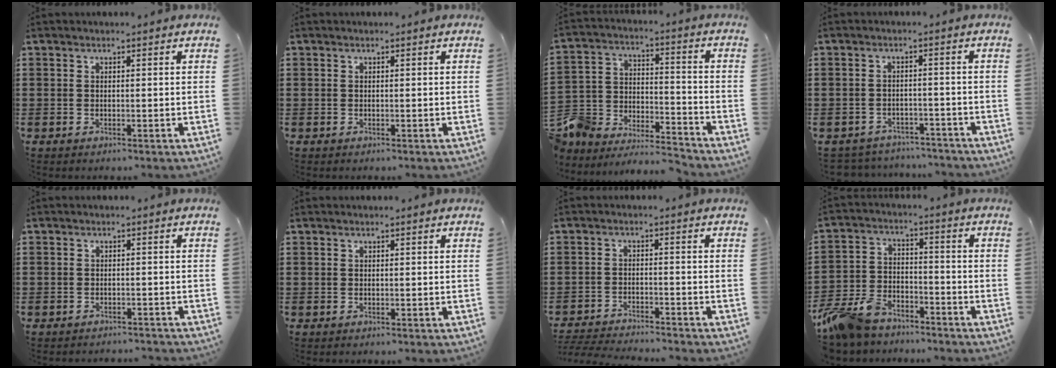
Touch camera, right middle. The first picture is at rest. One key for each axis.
{"total": 0.0}
{"total": 7.0, "fx": -6.4, "fy": 2.7, "fz": 0.4, "tx": -0.031, "ty": 0.011, "tz": -0.136}
{"total": 2.9, "fx": -2.9, "fy": 0.4, "fz": -0.2, "tx": -0.006, "ty": -0.001, "tz": -0.063}
{"total": 1.9, "fx": -1.9, "fy": 0.3, "fz": -0.3, "tx": -0.001, "ty": 0.002, "tz": -0.043}
{"total": 0.0}
{"total": 3.5, "fx": -3.5, "fy": -0.1, "fz": 0.5, "tx": -0.018, "ty": -0.005, "tz": -0.074}
{"total": 8.9, "fx": -7.8, "fy": 3.3, "fz": 2.5, "tx": -0.077, "ty": 0.017, "tz": -0.158}